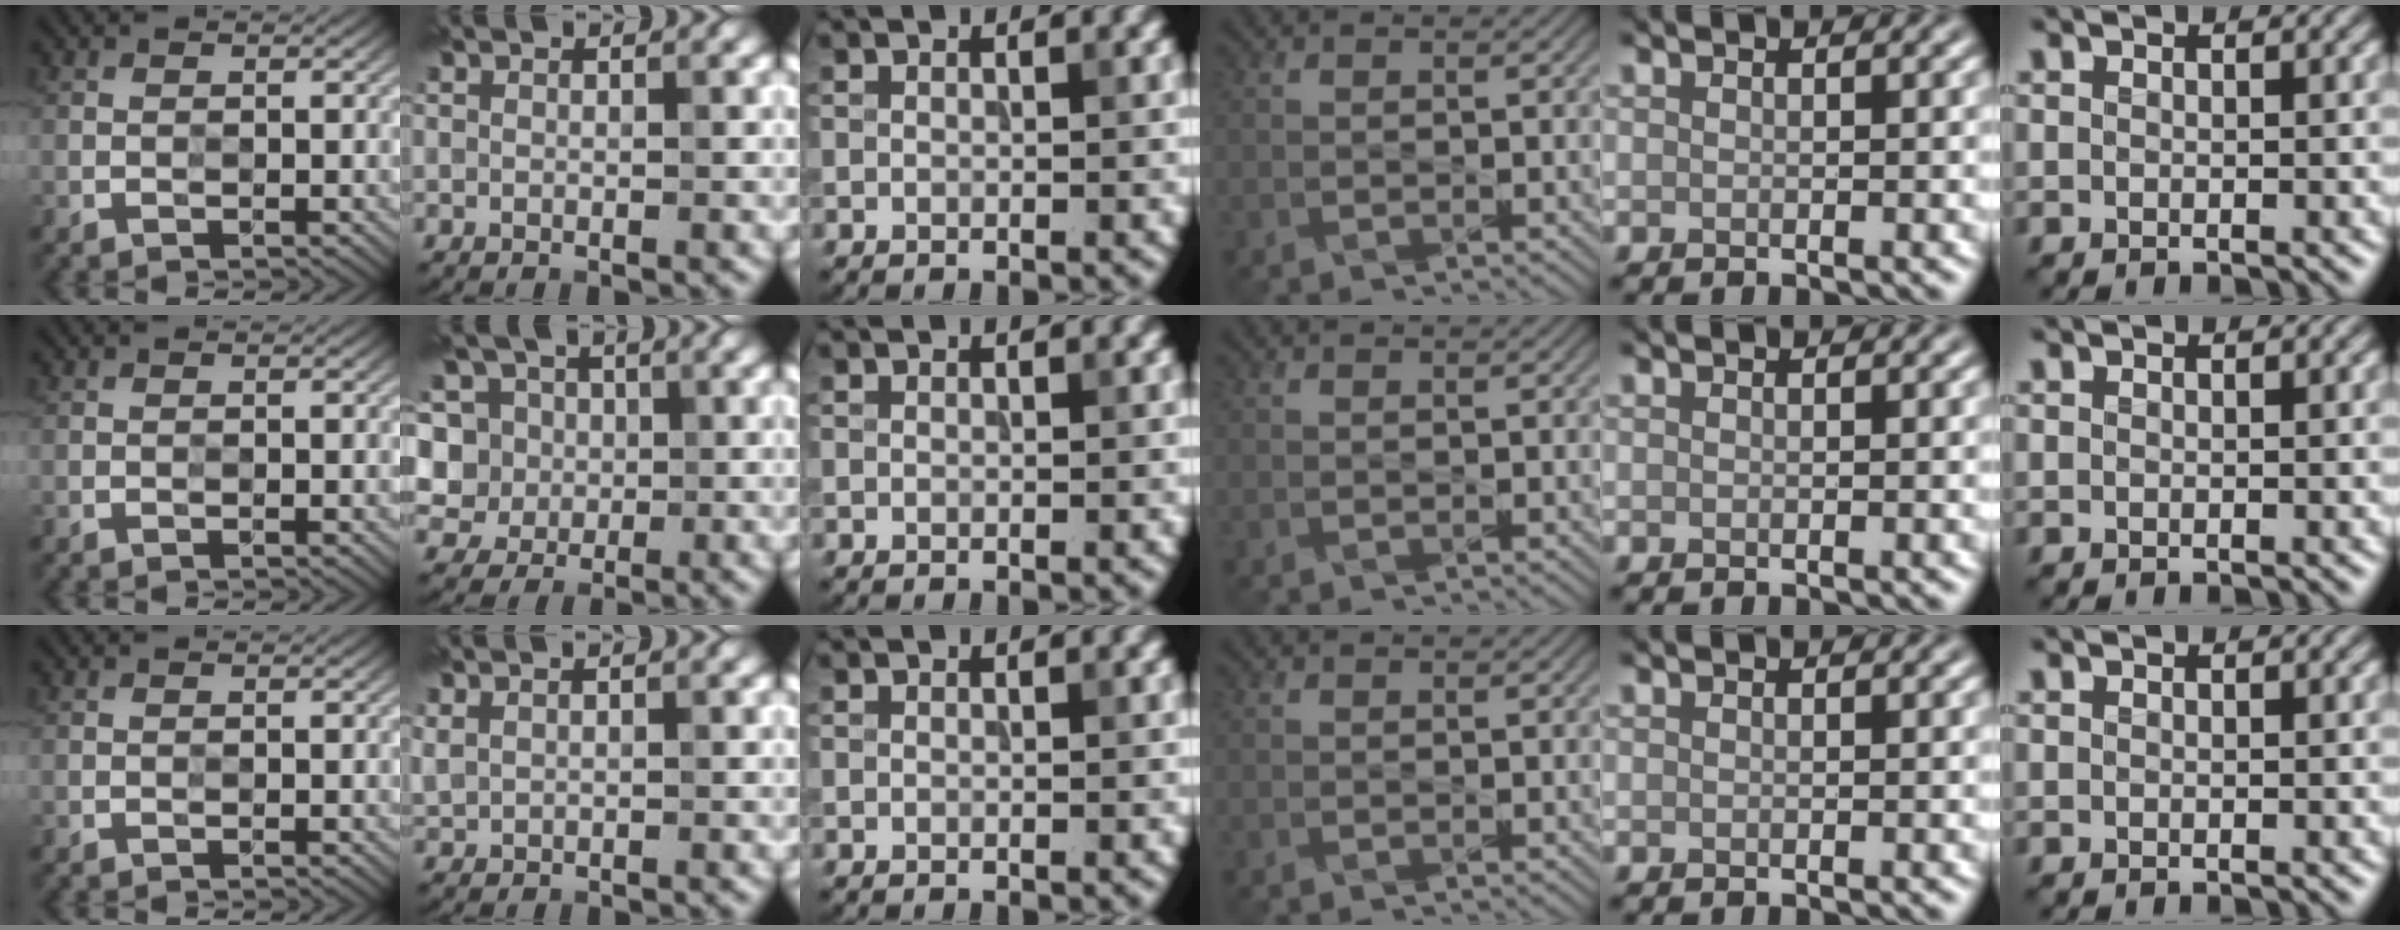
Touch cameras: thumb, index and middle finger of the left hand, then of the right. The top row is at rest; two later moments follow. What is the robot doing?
{"motion": "press", "object": "sticky note"}